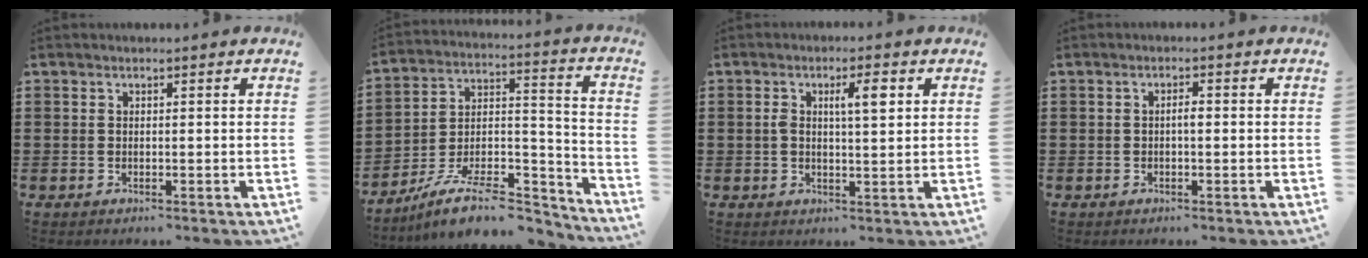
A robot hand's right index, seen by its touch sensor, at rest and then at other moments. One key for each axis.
{"total": 10.8, "fx": -8.6, "fy": 3.5, "fz": 5.5, "tx": -0.087, "ty": 0.032, "tz": -0.161}
{"total": 4.2, "fx": 1.1, "fy": 1.1, "fz": 3.9, "tx": -0.064, "ty": 0.002, "tz": 0.012}
{"total": 1.4, "fx": -0.2, "fy": 0.4, "fz": 1.4, "tx": -0.026, "ty": 0.001, "tz": -0.005}